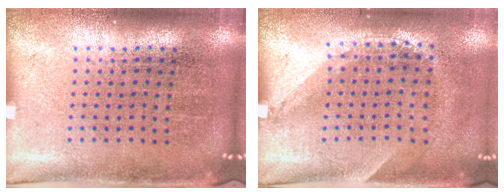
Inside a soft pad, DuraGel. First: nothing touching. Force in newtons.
{"total": 1.3, "press": 0.9, "slide": 0.9}